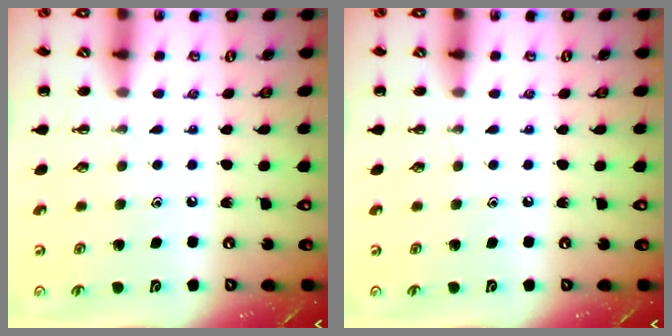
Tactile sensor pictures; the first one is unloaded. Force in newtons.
{"total": 0.0}